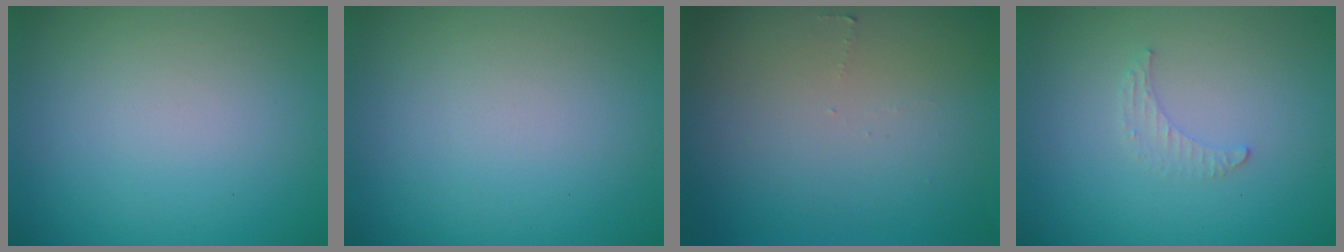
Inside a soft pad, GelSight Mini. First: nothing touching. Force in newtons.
{"total": 0.0}
{"total": 0.5, "press": 0.5, "slide": 0.1}
{"total": 1.1, "press": 1.1, "slide": 0.3}